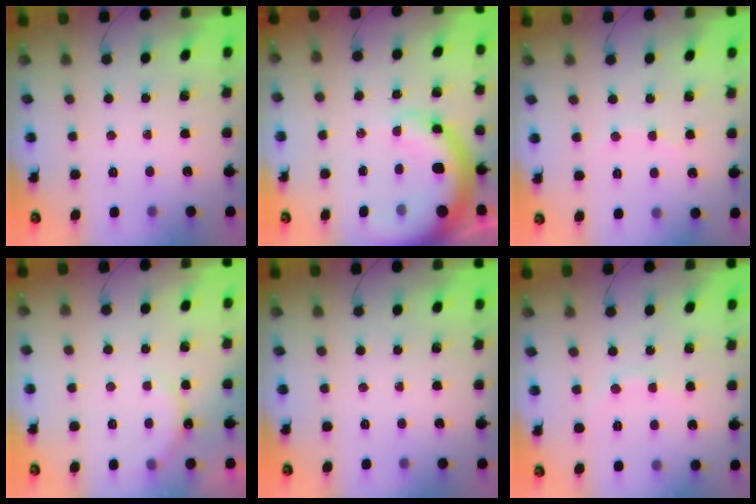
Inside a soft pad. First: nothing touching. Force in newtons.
{"total": 10.9, "press": 10.7, "slide": 2.2}
{"total": 5.0, "press": 4.8, "slide": 1.2}
{"total": 8.1, "press": 8.0, "slide": 1.0}
{"total": 0.0}
{"total": 4.5, "press": 4.4, "slide": 0.9}